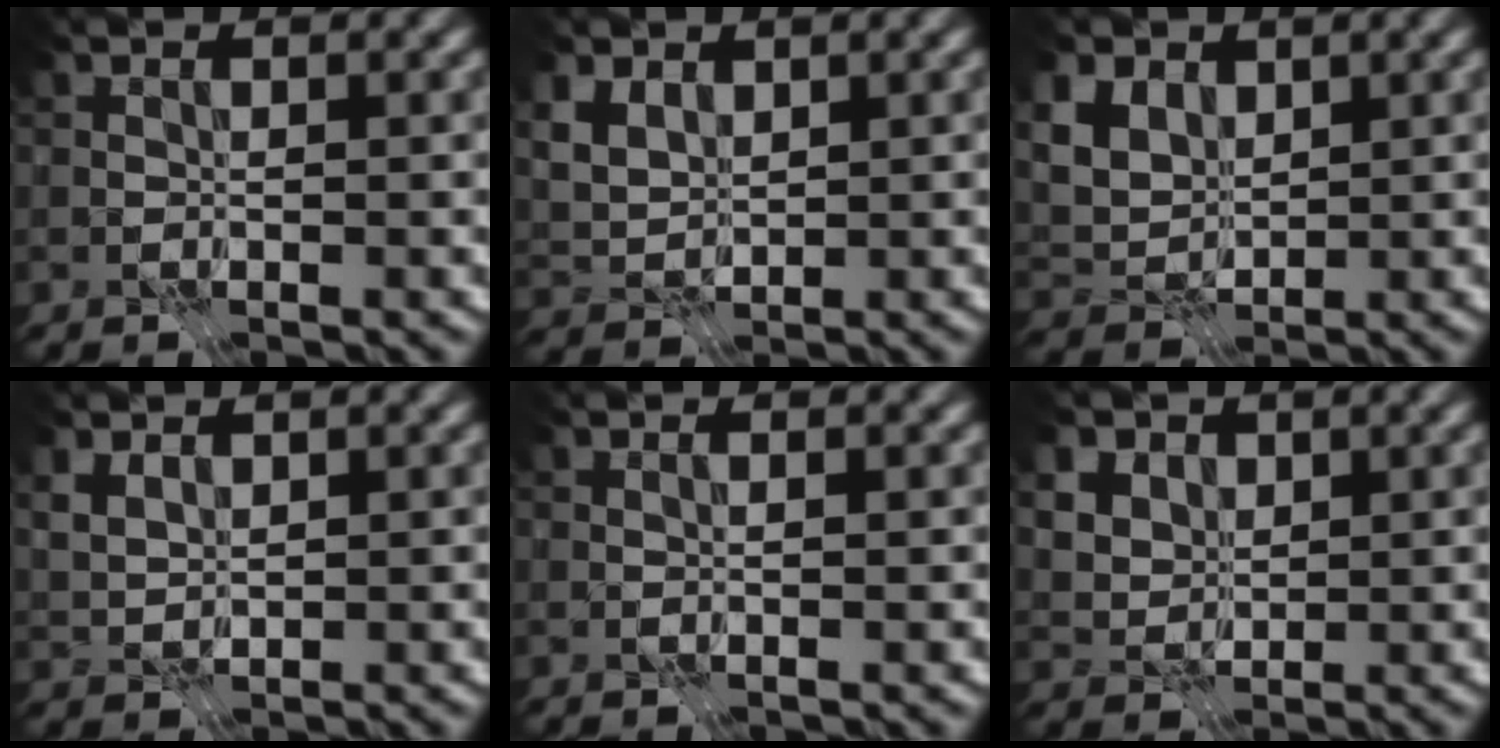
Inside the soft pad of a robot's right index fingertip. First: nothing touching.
{"total": 3.2, "force": [2.0, 1.8, 1.7], "torque": [-0.050, -0.003, 0.047]}
{"total": 5.4, "force": [2.8, 3.7, 2.8], "torque": [-0.082, 0.006, 0.046]}
{"total": 1.1, "force": [0.9, 0.2, 0.5], "torque": [-0.013, -0.003, 0.018]}
{"total": 0.6, "force": [0.0, -0.5, 0.3], "torque": [-0.005, -0.001, 0.000]}
{"total": 5.6, "force": [3.3, 3.9, 2.3], "torque": [-0.058, 0.011, 0.050]}